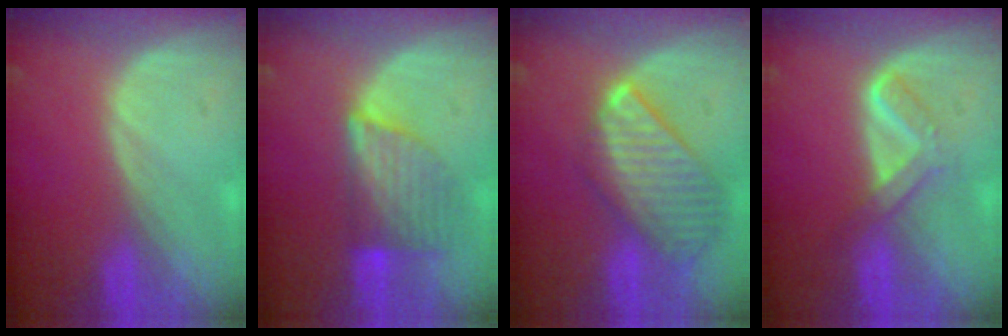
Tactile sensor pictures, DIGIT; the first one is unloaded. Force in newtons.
{"total": 6.9, "press": 6.5, "slide": 2.2}
{"total": 9.8, "press": 8.4, "slide": 5.0}
{"total": 4.0, "press": 4.0, "slide": 0.5}